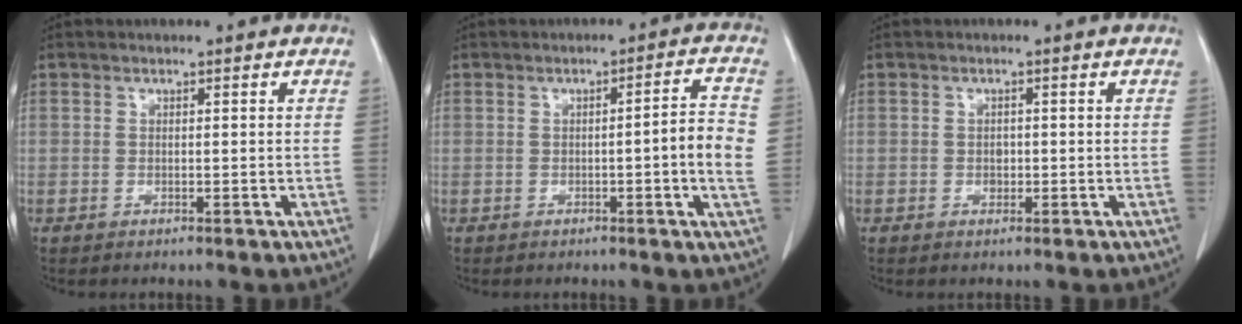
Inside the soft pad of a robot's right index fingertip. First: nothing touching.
{"total": 6.1, "force": [-0.5, -0.2, 6.1], "torque": [-0.080, 0.003, -0.010]}
{"total": 1.2, "force": [-0.2, 0.9, 0.7], "torque": [-0.011, 0.002, -0.001]}